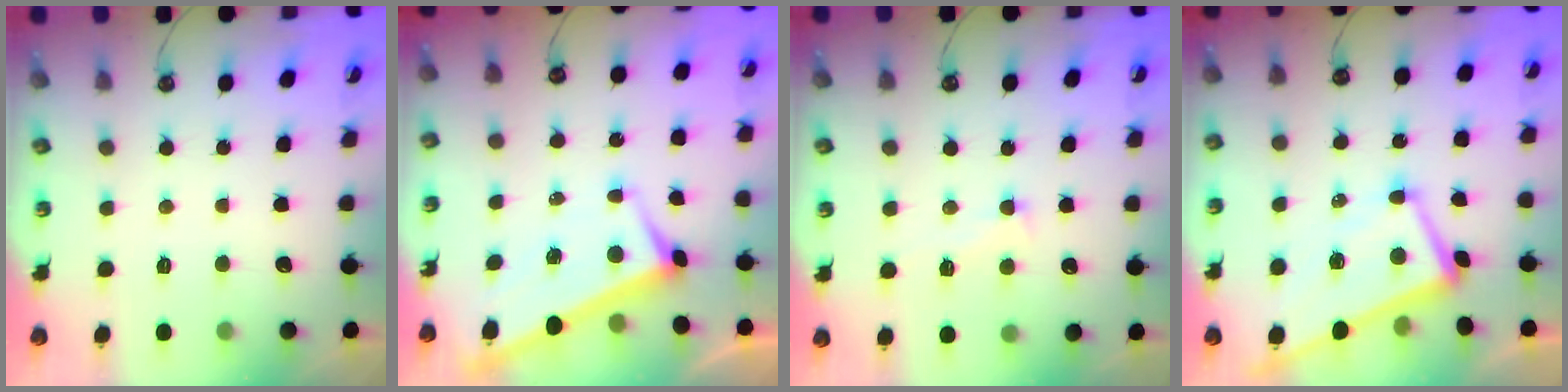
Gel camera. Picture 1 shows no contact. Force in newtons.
{"total": 3.2, "press": 3.1, "slide": 0.7}
{"total": 1.8, "press": 1.5, "slide": 0.9}
{"total": 2.1, "press": 2.0, "slide": 0.7}